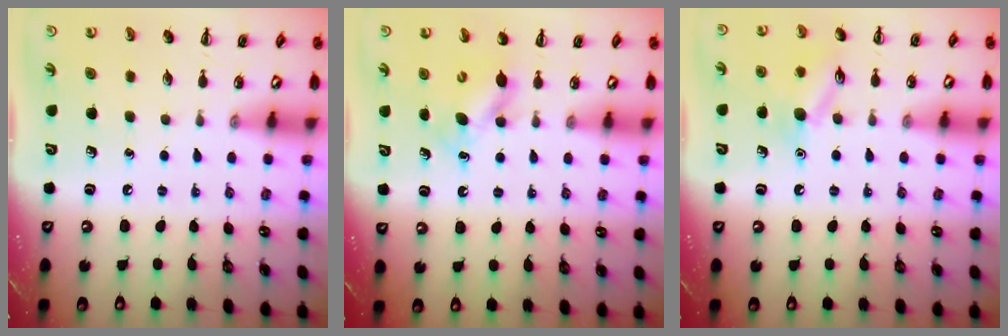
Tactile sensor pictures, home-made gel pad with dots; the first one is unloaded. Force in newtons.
{"total": 5.5, "press": 5.4, "slide": 1.2}
{"total": 10.2, "press": 10.2, "slide": 0.6}